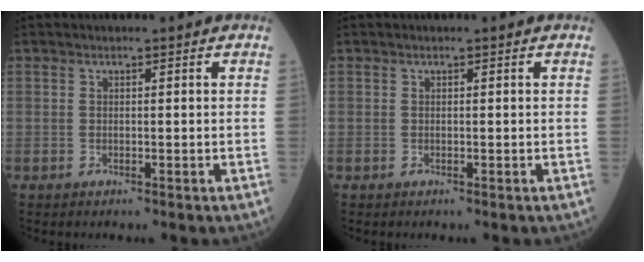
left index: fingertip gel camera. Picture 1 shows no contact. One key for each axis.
{"total": 0.0}